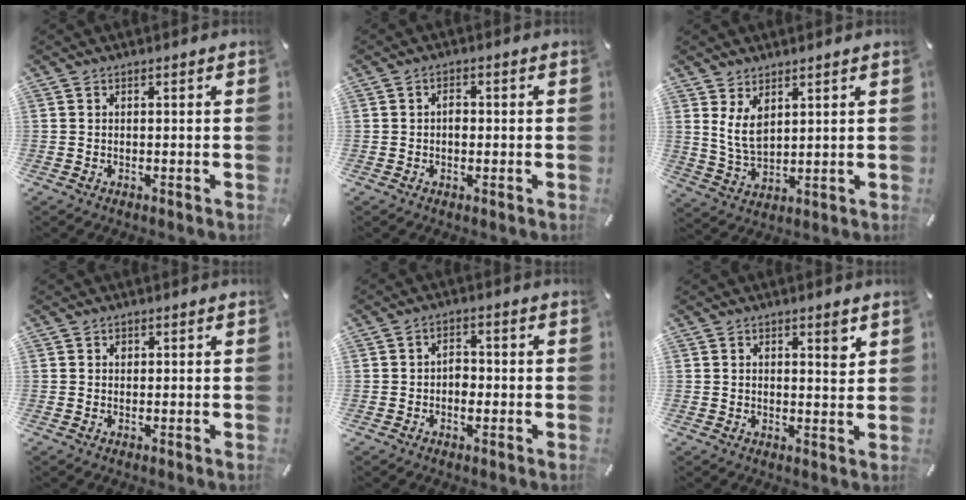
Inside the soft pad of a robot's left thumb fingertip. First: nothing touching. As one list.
[{"total": 2.3, "force": [-0.2, 1.5, 1.7], "torque": [-0.026, 0.001, -0.006]}, {"total": 6.6, "force": [3.1, 3.8, 4.4], "torque": [-0.113, -0.014, 0.056]}, {"total": 0.7, "force": [0.2, 0.6, 0.2], "torque": [0.005, 0.000, 0.001]}, {"total": 3.2, "force": [-0.8, 2.2, 2.2], "torque": [-0.033, 0.003, -0.018]}, {"total": 3.8, "force": [2.2, 1.5, 2.7], "torque": [-0.025, -0.014, 0.030]}]